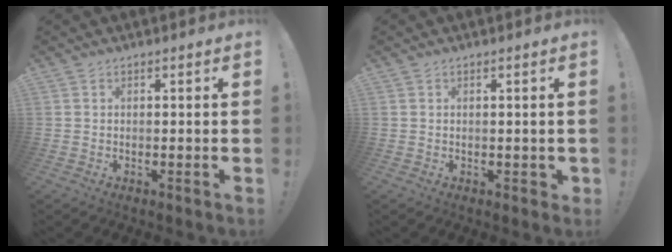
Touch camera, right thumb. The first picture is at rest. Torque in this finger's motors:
{"motor_torque": [-0.13, -0.02, 0.14, -0.09, -0.03]}